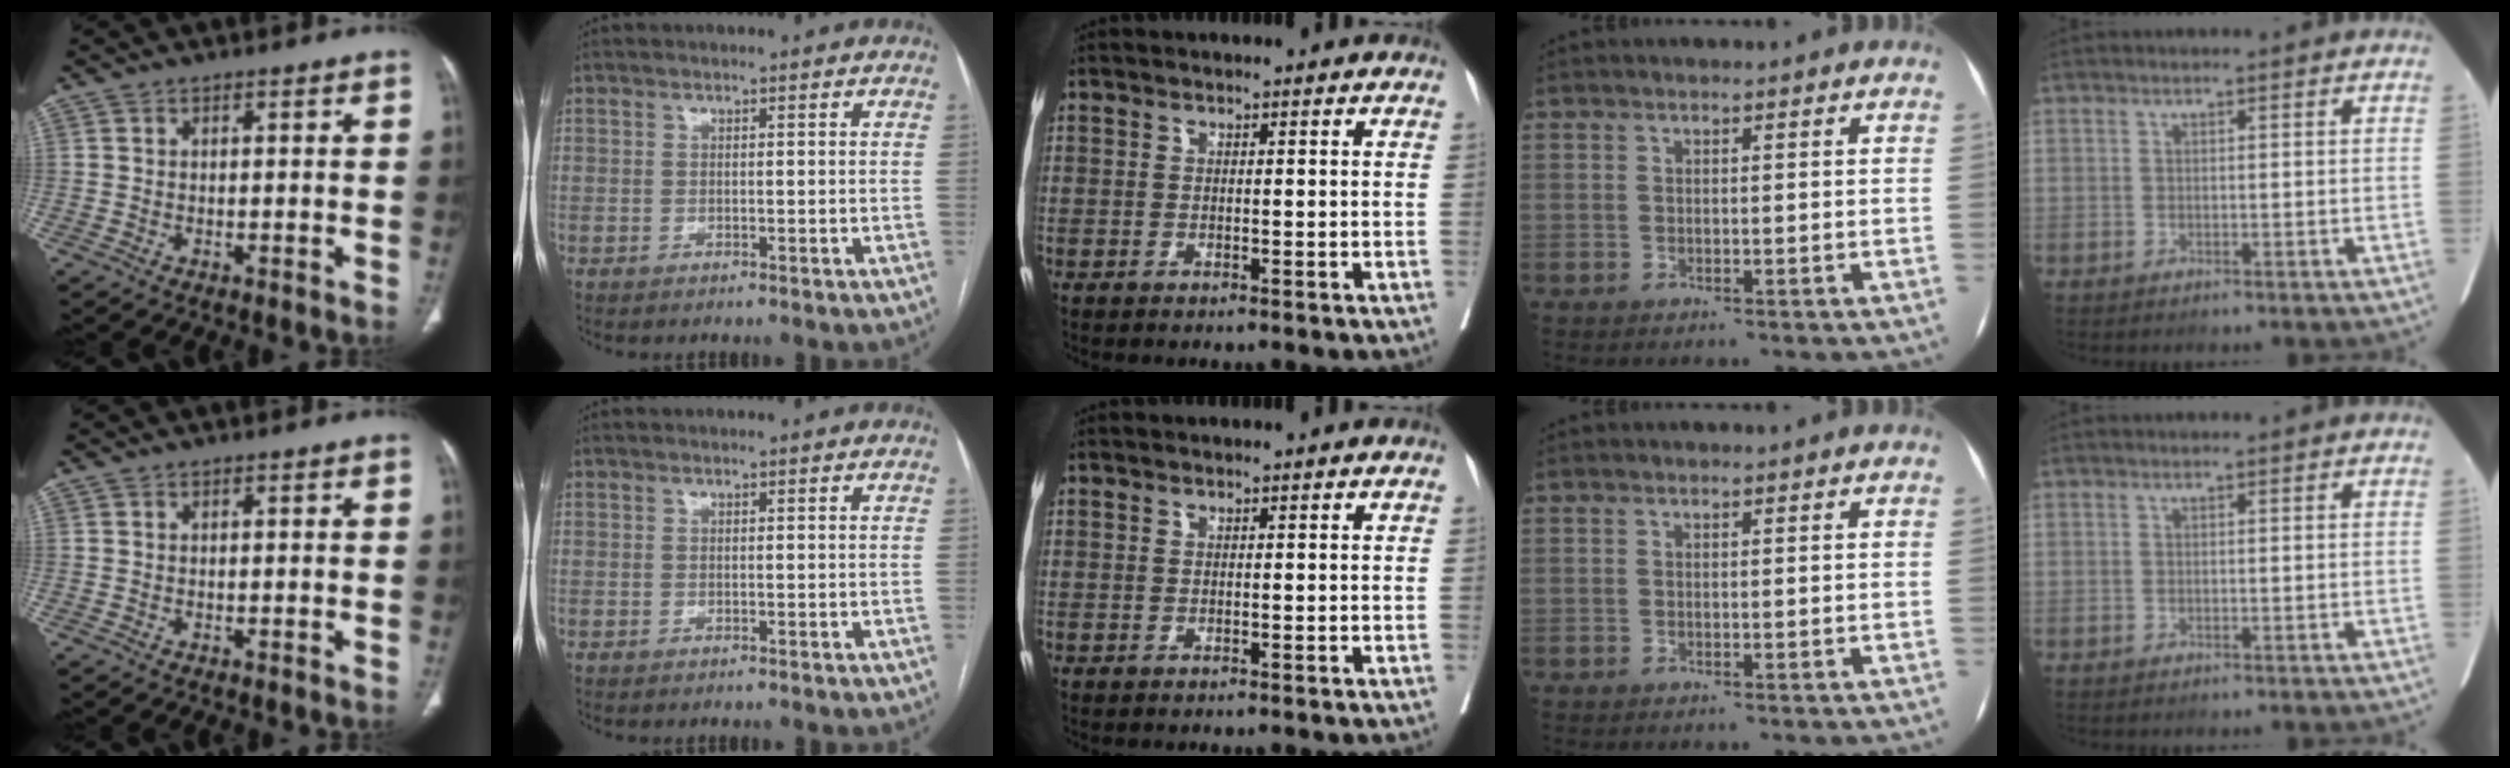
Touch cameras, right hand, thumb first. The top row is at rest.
{}